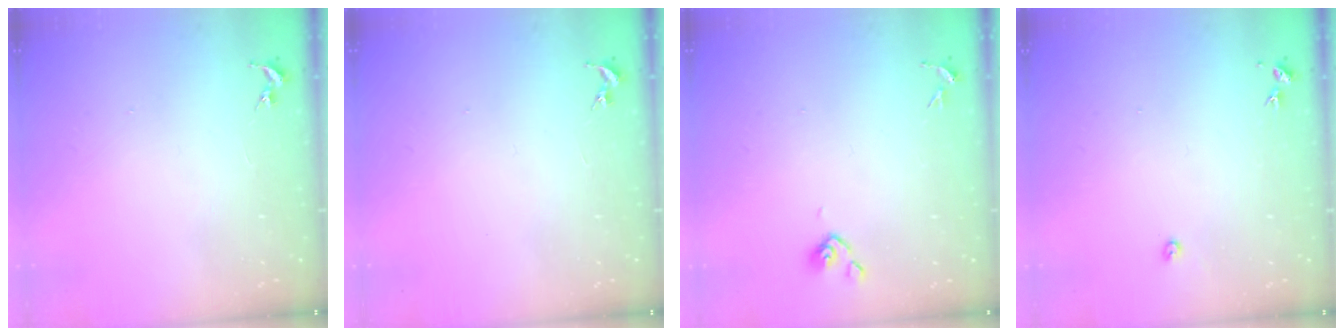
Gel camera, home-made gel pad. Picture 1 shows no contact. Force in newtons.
{"total": 0.0}
{"total": 3.8, "press": 3.7, "slide": 0.8}
{"total": 2.2, "press": 2.2, "slide": 0.3}